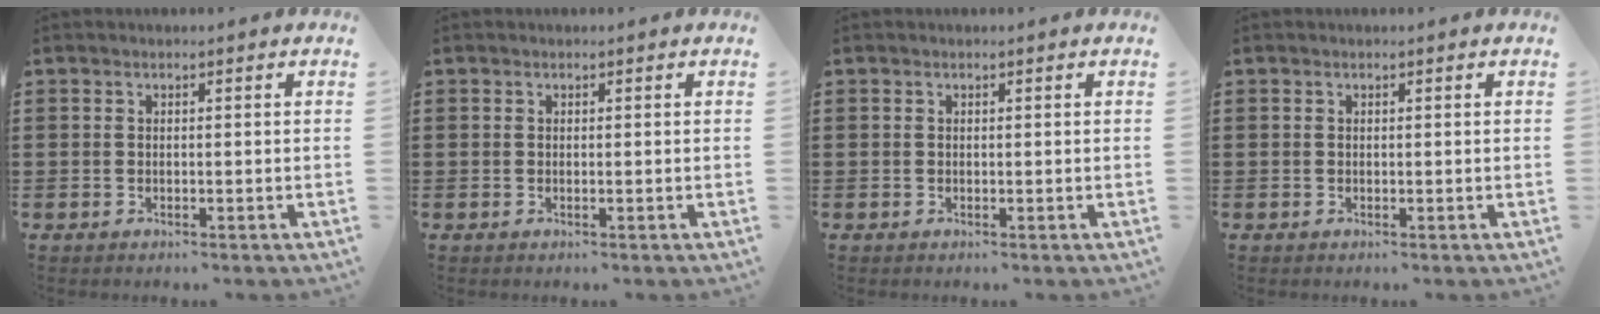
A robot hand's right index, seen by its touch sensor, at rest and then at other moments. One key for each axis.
{"total": 0.0}
{"total": 0.0}
{"total": 0.0}